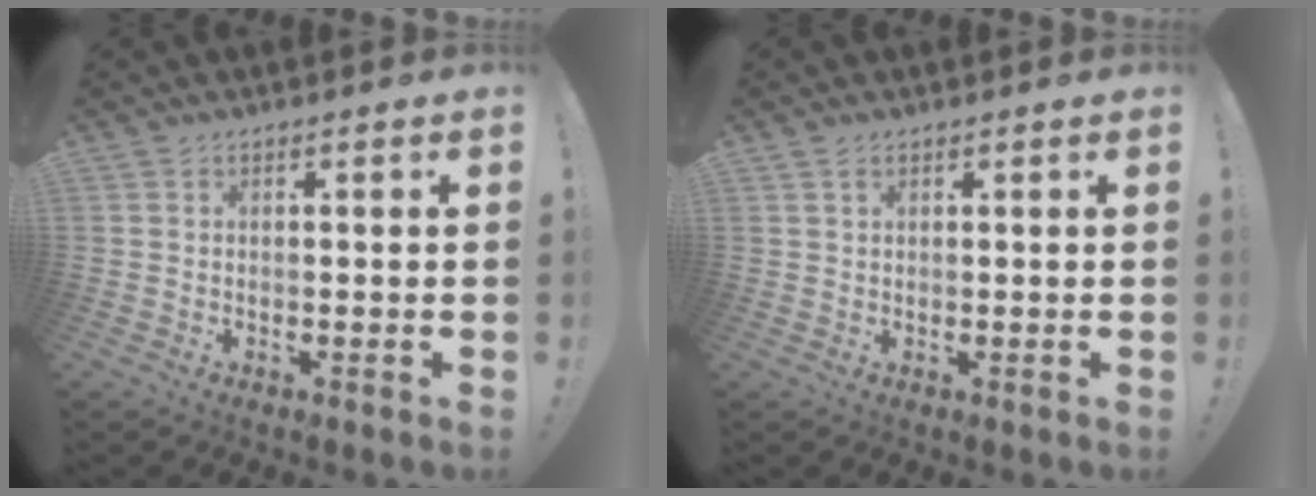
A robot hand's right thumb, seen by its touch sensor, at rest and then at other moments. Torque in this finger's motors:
{"motor_torque": [-0.06, -0.16, -0.01, 0.22, 0.01]}